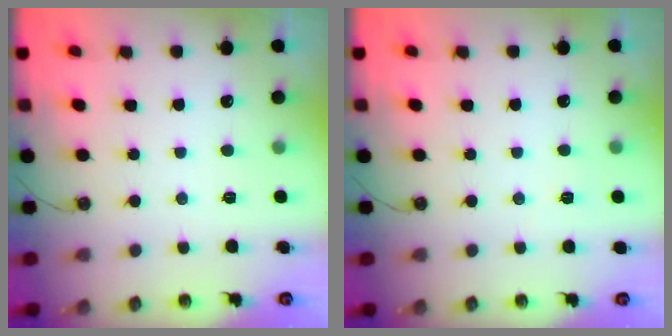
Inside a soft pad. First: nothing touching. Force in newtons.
{"total": 2.5, "press": 1.2, "slide": 2.2}